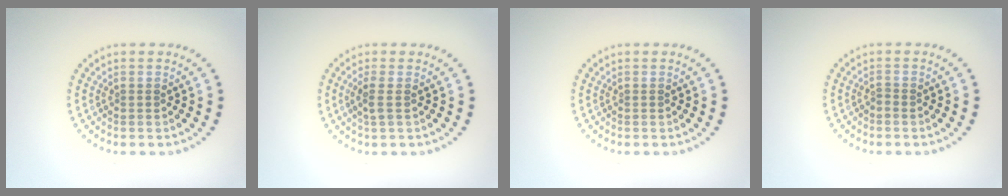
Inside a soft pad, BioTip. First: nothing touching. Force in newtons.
{"total": 1.3, "press": 1.1, "slide": 0.7}
{"total": 0.0}
{"total": 0.5, "press": 0.1, "slide": 0.5}